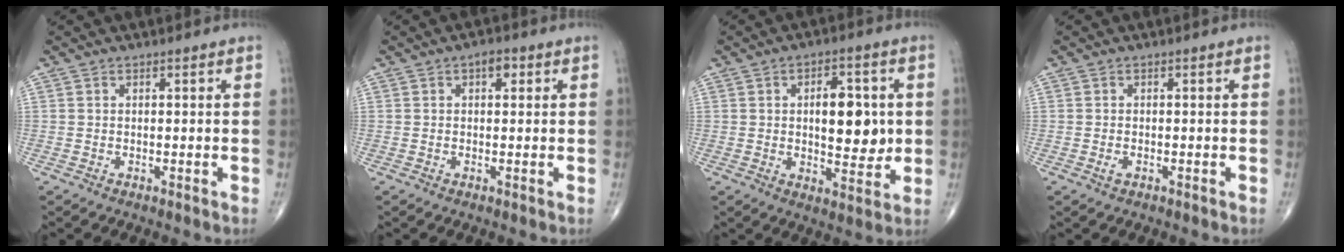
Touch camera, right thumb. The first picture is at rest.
{"total": 2.5, "force": [0.9, 1.4, 1.9], "torque": [-0.018, 0.002, 0.009]}
{"total": 10.8, "force": [1.0, 5.4, 9.3], "torque": [-0.105, -0.010, 0.020]}
{"total": 0.9, "force": [-0.4, 0.5, 0.7], "torque": [-0.017, 0.000, -0.006]}